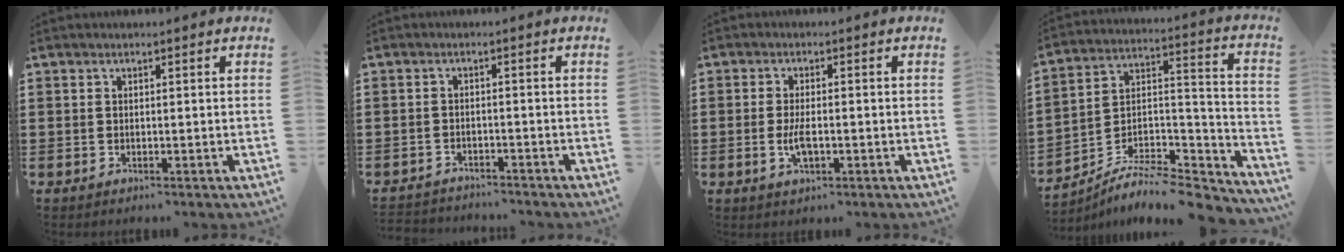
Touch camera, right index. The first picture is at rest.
{"total": 2.1, "force": [-2.1, 0.2, -0.2], "torque": [-0.005, 0.001, -0.046]}
{"total": 3.7, "force": [-0.7, 1.3, 3.4], "torque": [-0.074, -0.005, -0.017]}
{"total": 8.0, "force": [-7.0, 2.1, 3.1], "torque": [-0.042, 0.012, -0.137]}